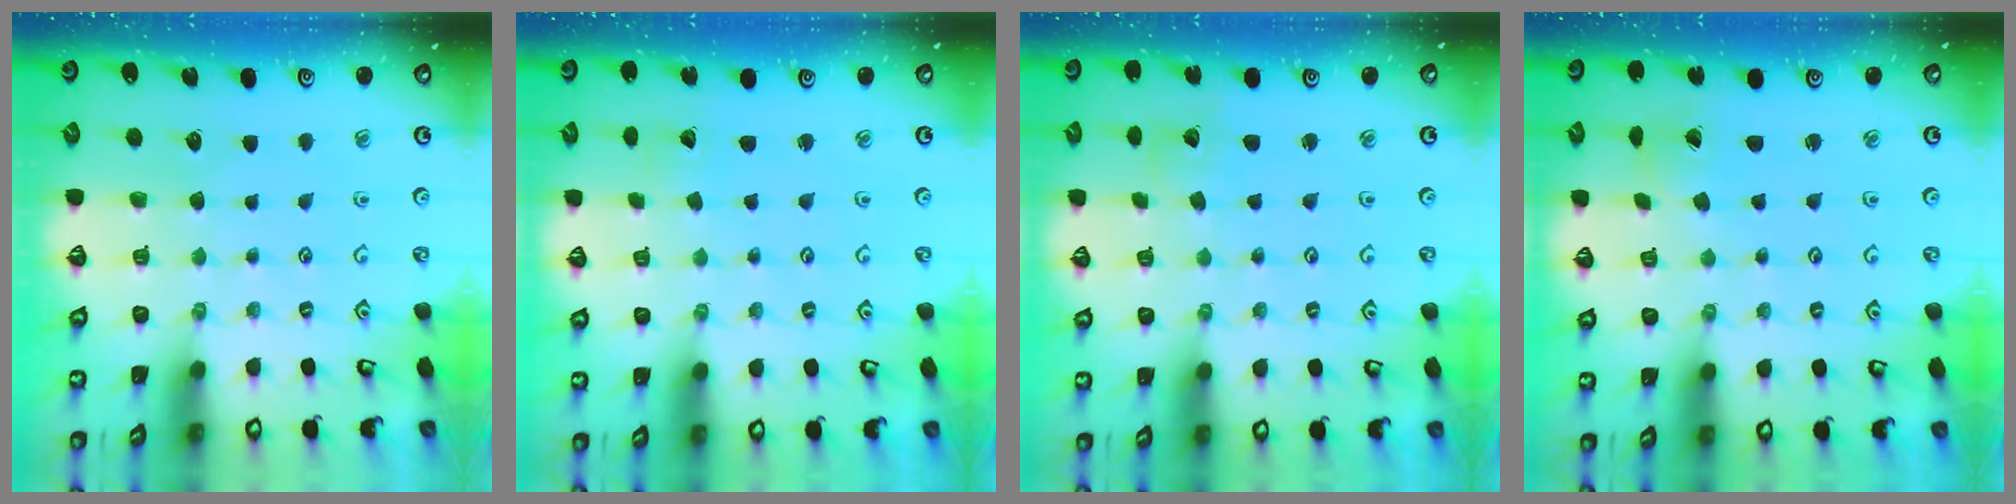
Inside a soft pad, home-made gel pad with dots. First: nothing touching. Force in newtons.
{"total": 1.5, "press": 1.5, "slide": 0.0}
{"total": 3.1, "press": 3.1, "slide": 0.3}
{"total": 1.2, "press": 1.2, "slide": 0.1}